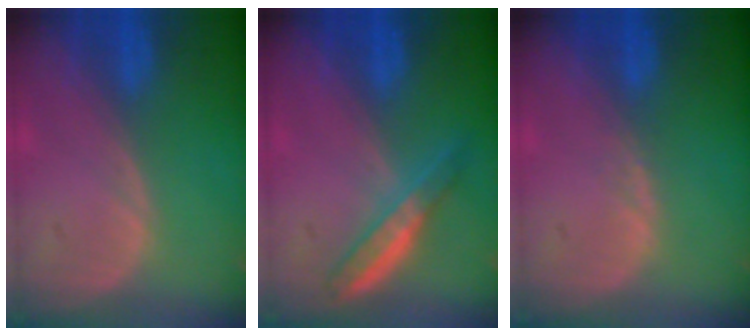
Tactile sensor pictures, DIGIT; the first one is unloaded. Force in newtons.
{"total": 5.1, "press": 4.6, "slide": 2.2}
{"total": 0.8, "press": 0.8, "slide": 0.3}